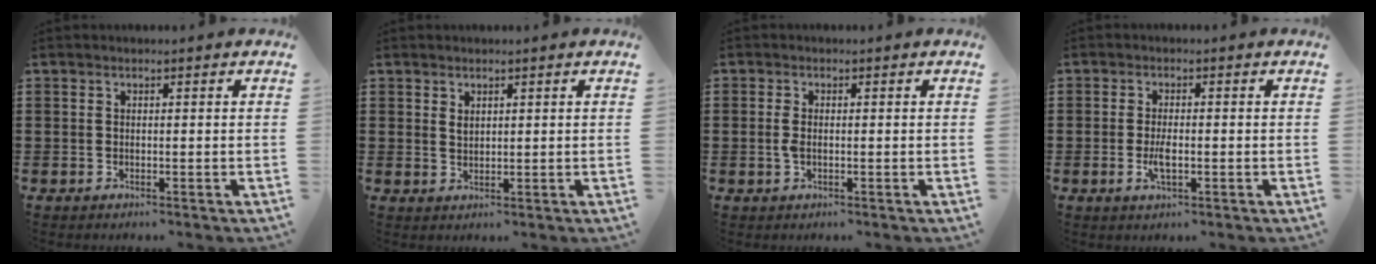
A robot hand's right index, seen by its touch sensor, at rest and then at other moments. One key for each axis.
{"total": 1.3, "fx": 1.0, "fy": 0.7, "fz": 0.6, "tx": -0.013, "ty": 0.003, "tz": 0.018}
{"total": 1.7, "fx": -0.2, "fy": 0.6, "fz": 1.6, "tx": -0.046, "ty": -0.008, "tz": -0.007}
{"total": 3.1, "fx": -0.7, "fy": 0.9, "fz": 2.9, "tx": -0.059, "ty": -0.005, "tz": -0.013}